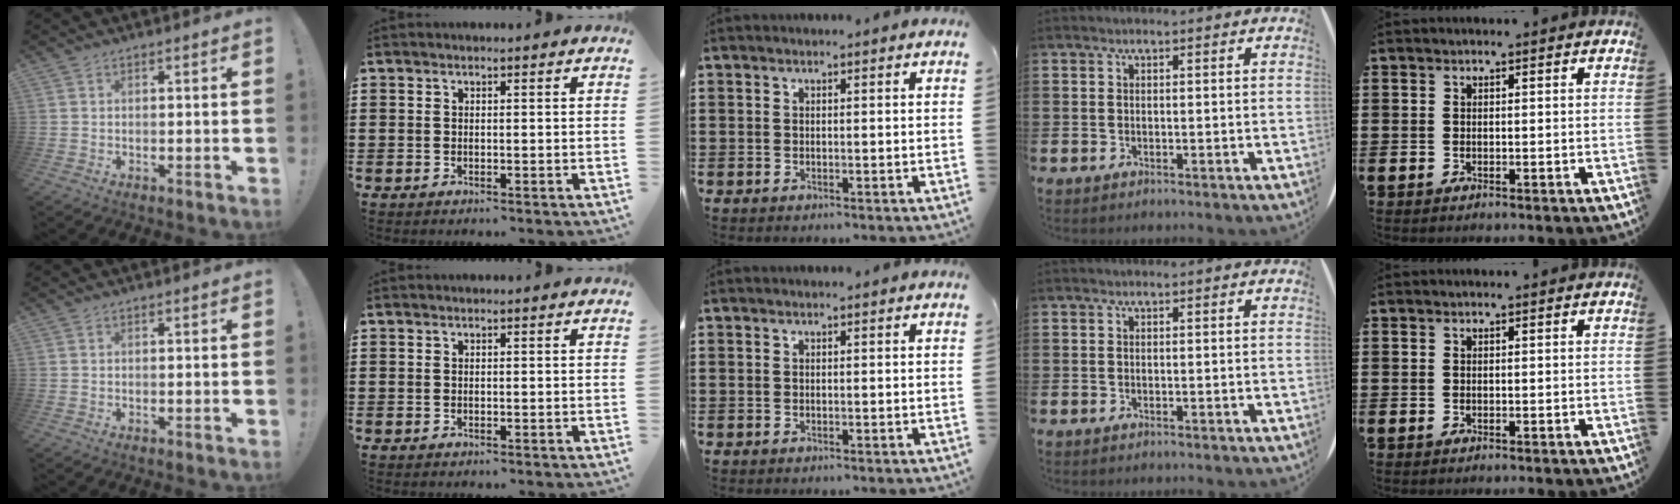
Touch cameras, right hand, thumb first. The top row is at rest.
{}